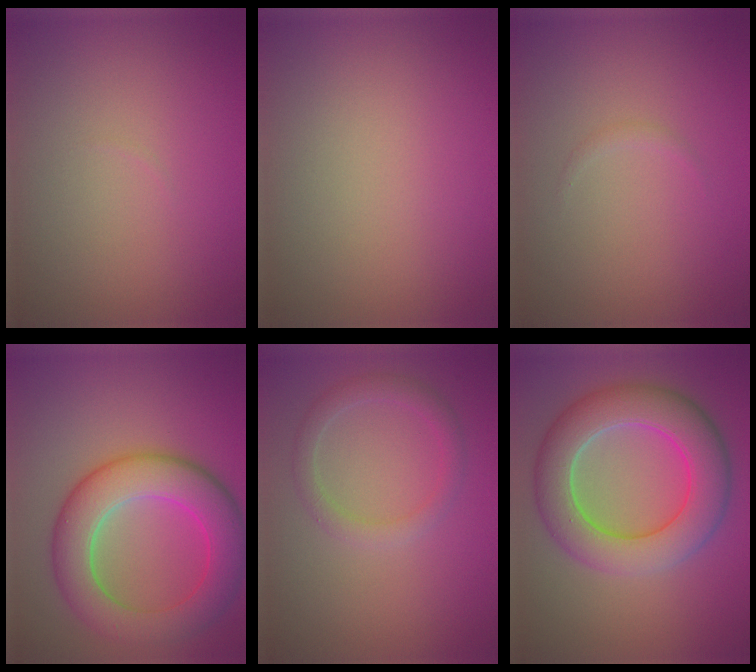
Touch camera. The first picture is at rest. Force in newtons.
{"total": 0.0}
{"total": 0.5, "press": 0.5, "slide": 0.0}
{"total": 8.5, "press": 8.5, "slide": 0.6}
{"total": 2.1, "press": 2.1, "slide": 0.1}
{"total": 8.4, "press": 8.4, "slide": 0.4}